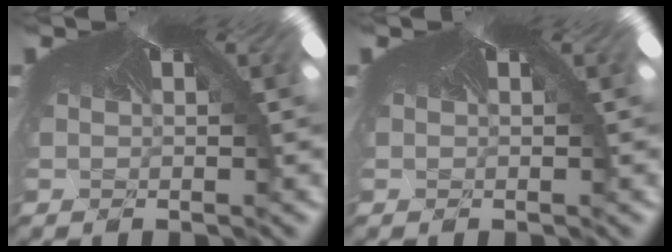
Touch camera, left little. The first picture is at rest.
{"total": 0.0}